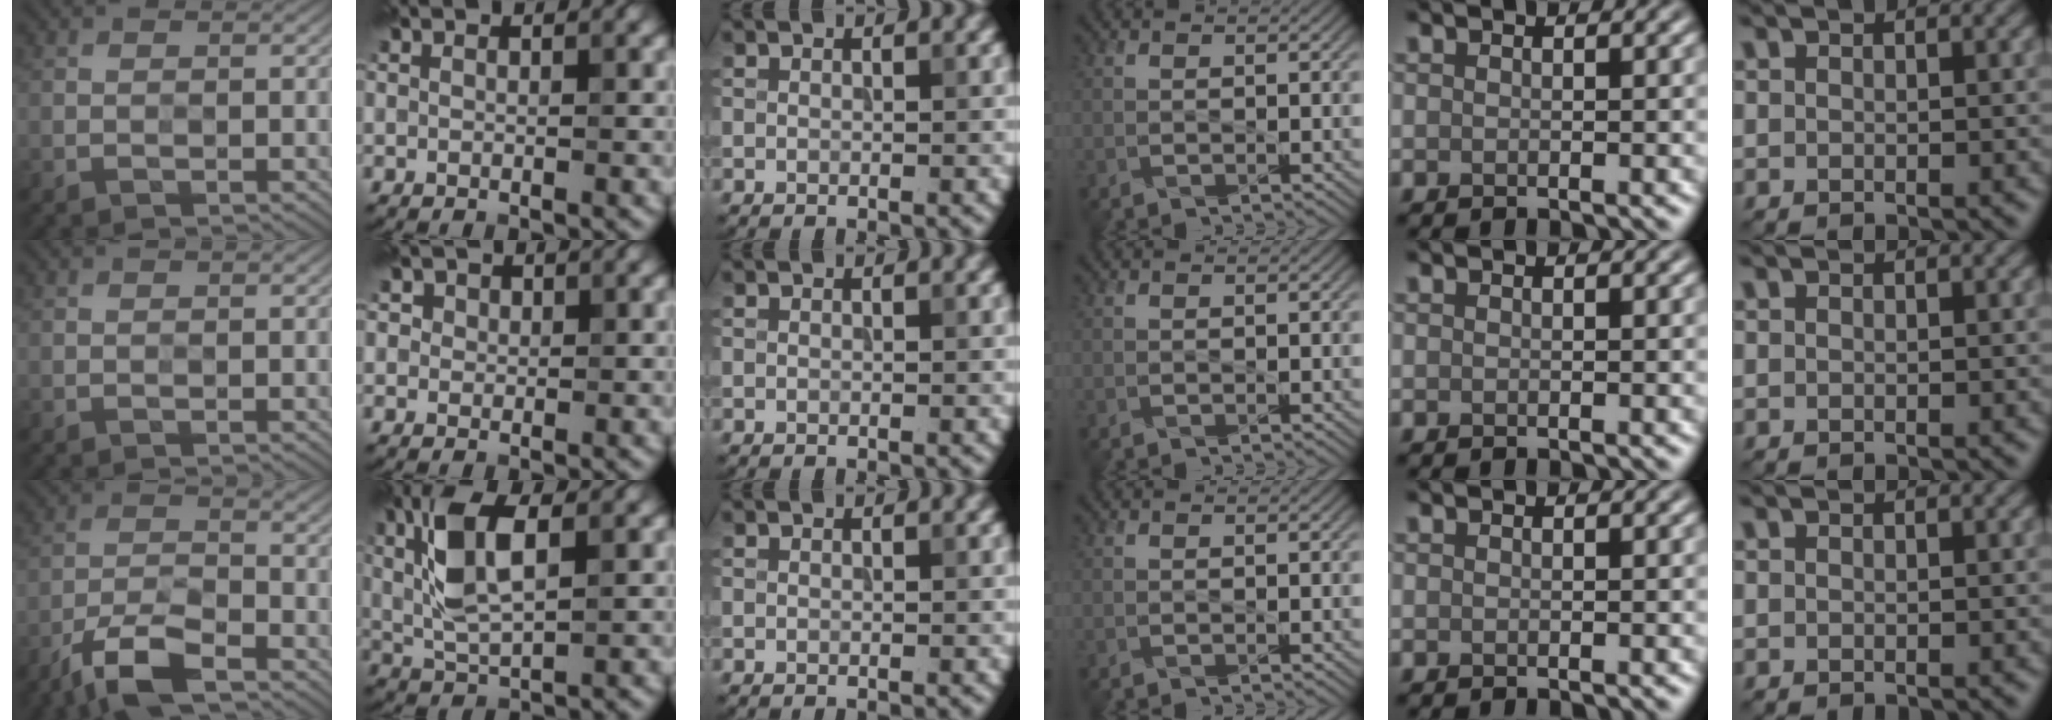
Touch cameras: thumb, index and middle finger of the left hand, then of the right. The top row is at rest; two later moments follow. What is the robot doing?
{"motion": "press", "object": "stopwatch"}